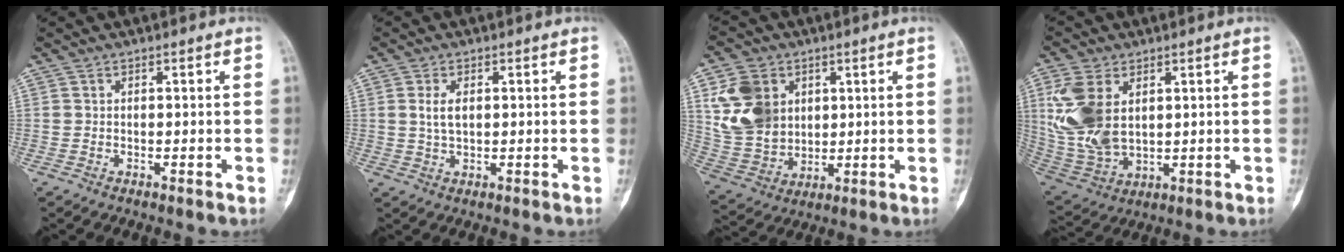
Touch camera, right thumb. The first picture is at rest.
{"total": 3.3, "force": [0.7, 1.8, 2.8], "torque": [-0.052, 0.000, 0.015]}
{"total": 13.4, "force": [4.0, 10.4, 7.3], "torque": [-0.117, -0.011, 0.089]}
{"total": 13.5, "force": [3.1, 8.4, 10.1], "torque": [-0.210, -0.009, 0.074]}